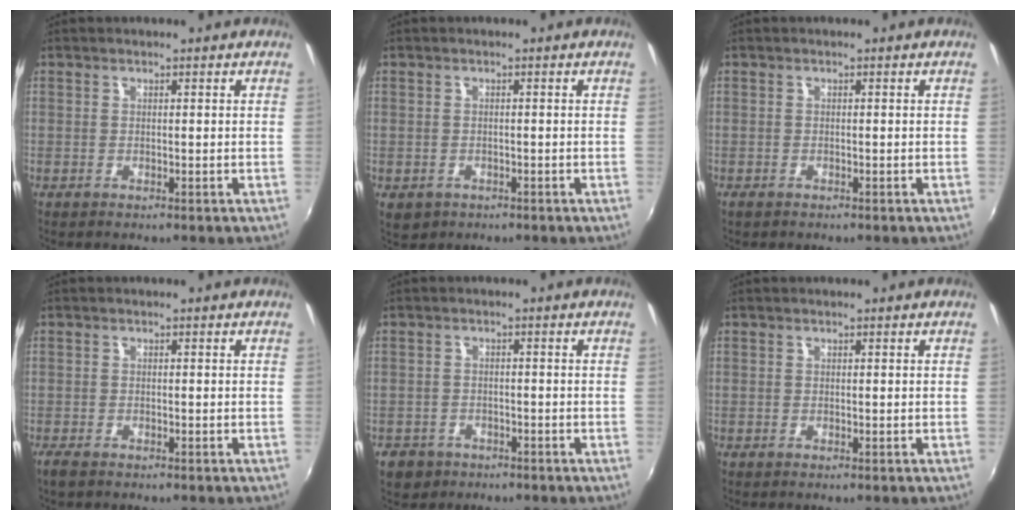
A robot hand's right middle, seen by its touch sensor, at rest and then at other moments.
{"total": 3.4, "force": [-1.5, 2.7, 1.5], "torque": [-0.034, -0.010, -0.017]}
{"total": 1.0, "force": [-0.8, 0.5, 0.3], "torque": [-0.008, -0.003, -0.014]}
{"total": 2.3, "force": [-1.8, 0.8, 1.1], "torque": [-0.026, -0.009, -0.034]}
{"total": 4.7, "force": [-2.9, 3.5, 1.3], "torque": [-0.041, -0.003, -0.044]}
{"total": 0.0}